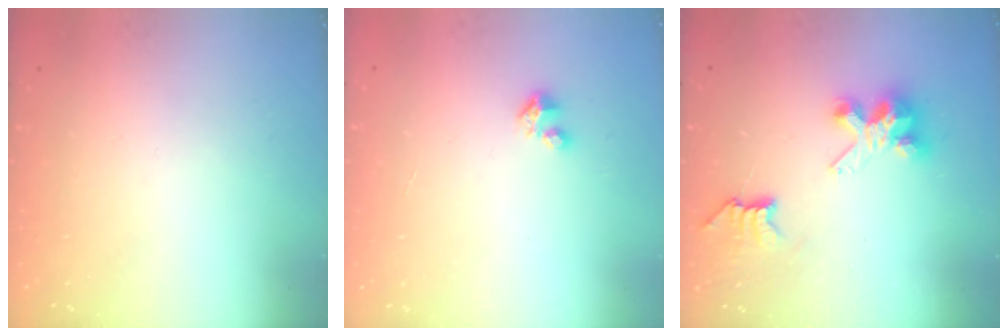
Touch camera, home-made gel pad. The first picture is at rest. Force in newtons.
{"total": 2.3, "press": 2.3, "slide": 0.3}
{"total": 6.9, "press": 6.9, "slide": 0.0}